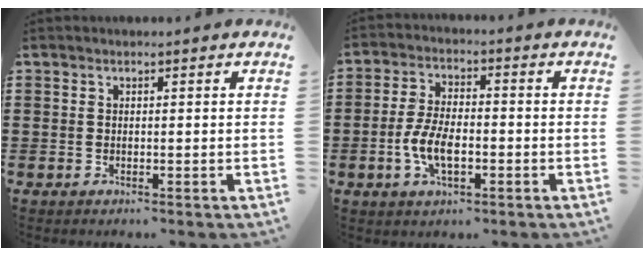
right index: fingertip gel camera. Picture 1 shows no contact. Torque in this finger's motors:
{"motor_torque": [1.00, 1.14, 0.11, 0.11]}